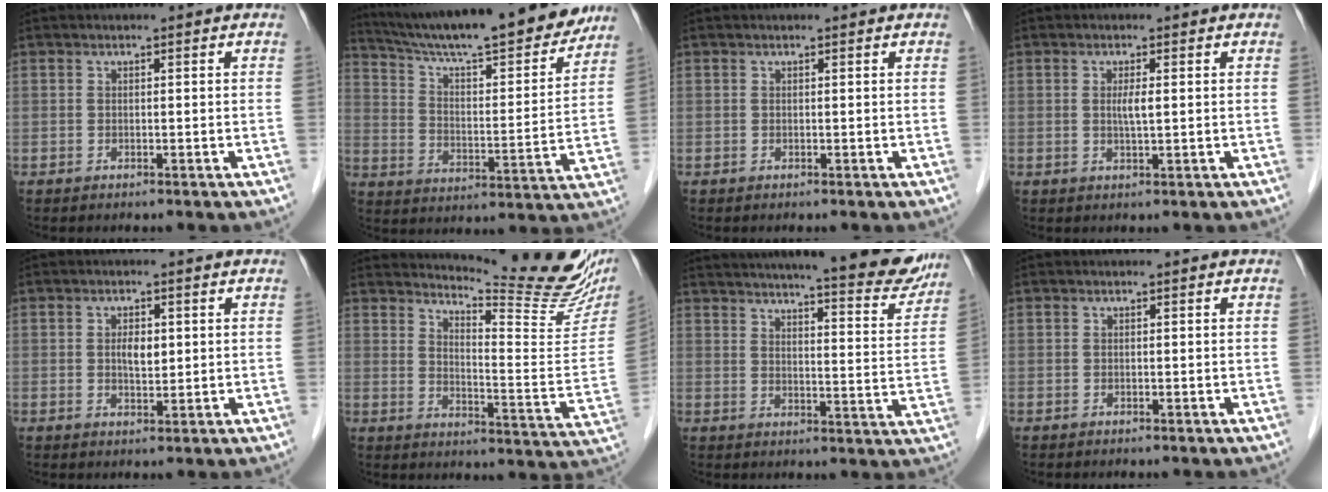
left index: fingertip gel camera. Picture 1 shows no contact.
{"total": 23.7, "force": [20.6, 2.9, 11.3], "torque": [-0.188, -0.012, 0.301]}
{"total": 0.0}
{"total": 1.9, "force": [0.1, 0.1, 1.9], "torque": [-0.038, -0.003, 0.002]}
{"total": 2.7, "force": [0.3, 1.3, 2.3], "torque": [-0.041, -0.002, 0.007]}
{"total": 20.1, "force": [18.2, 1.6, 8.3], "torque": [-0.121, -0.102, 0.220]}
{"total": 22.4, "force": [19.9, 2.2, 10.1], "torque": [-0.141, -0.042, 0.245]}
{"total": 0.0}